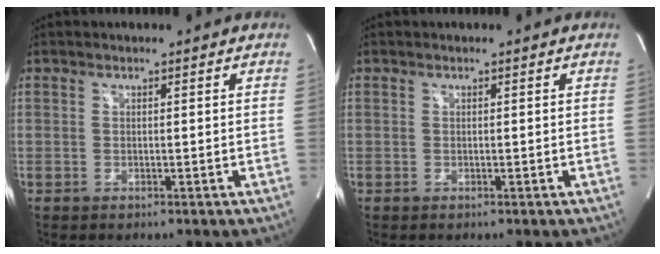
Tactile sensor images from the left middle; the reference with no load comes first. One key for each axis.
{"total": 0.0}